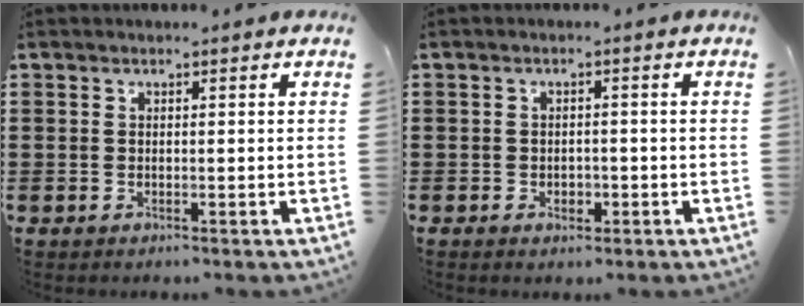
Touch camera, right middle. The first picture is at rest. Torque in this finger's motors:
{"motor_torque": [0.02, 0.00, 0.02, 0.00]}